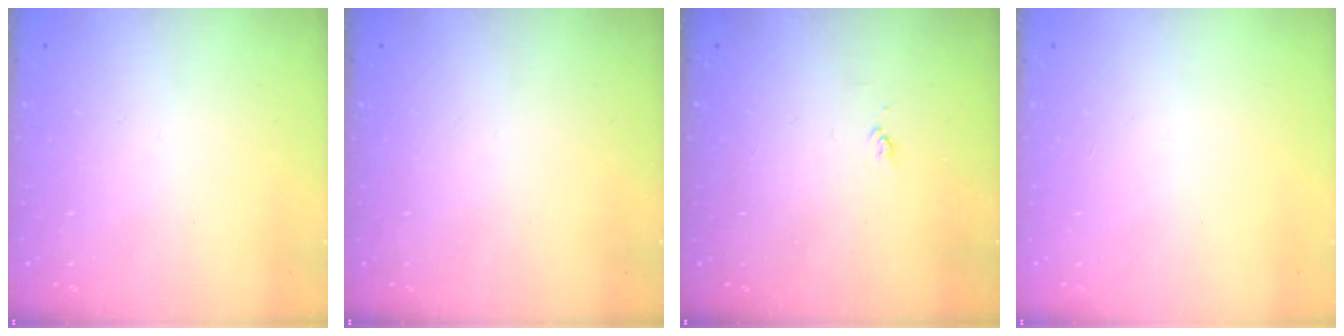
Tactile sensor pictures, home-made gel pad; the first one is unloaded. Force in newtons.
{"total": 0.0}
{"total": 3.6, "press": 3.6, "slide": 0.5}
{"total": 0.0}